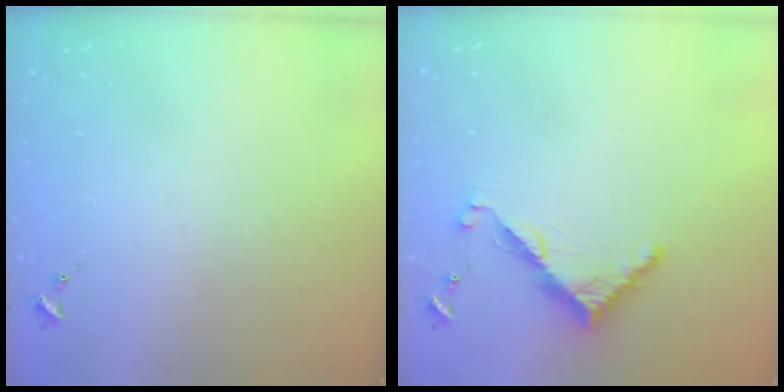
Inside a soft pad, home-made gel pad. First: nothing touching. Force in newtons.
{"total": 7.7, "press": 7.7, "slide": 0.3}